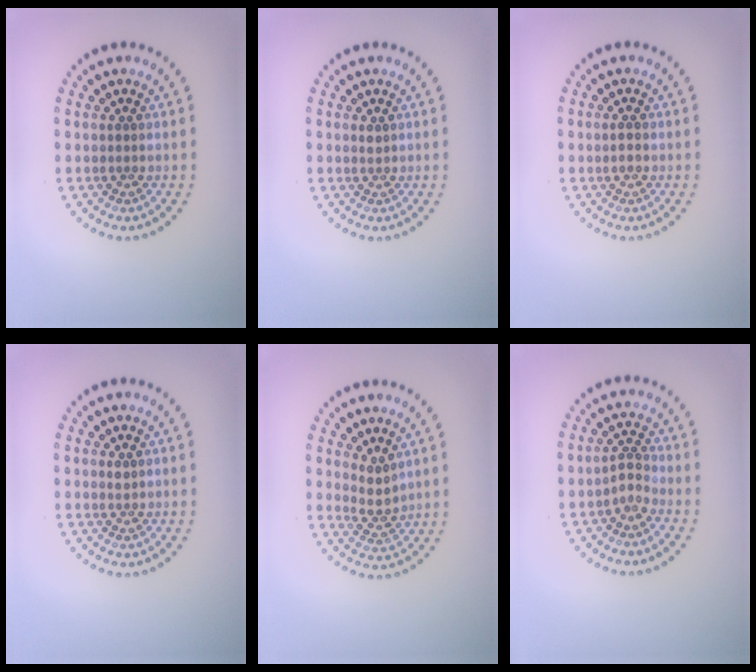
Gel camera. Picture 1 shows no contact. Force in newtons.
{"total": 0.6, "press": 0.4, "slide": 0.4}
{"total": 0.8, "press": 0.8, "slide": 0.1}
{"total": 0.6, "press": 0.4, "slide": 0.4}
{"total": 2.0, "press": 1.5, "slide": 1.4}
{"total": 1.5, "press": 1.1, "slide": 1.1}